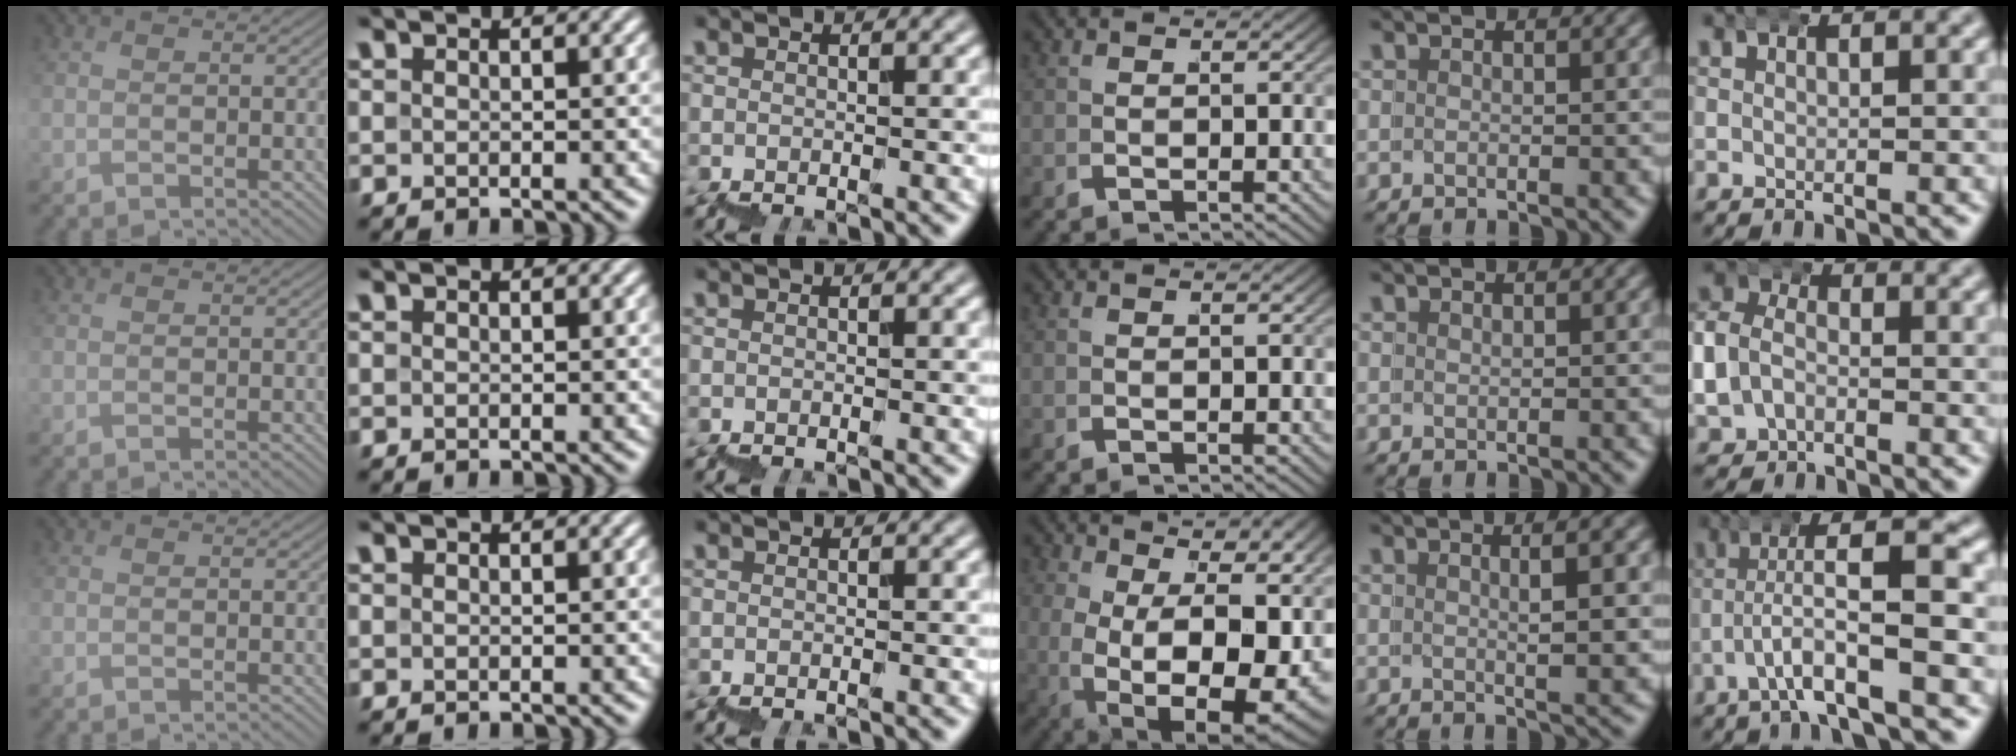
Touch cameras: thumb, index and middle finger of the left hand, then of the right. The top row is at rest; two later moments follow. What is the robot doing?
{"motion": "wrap", "object": "bubble wrap"}